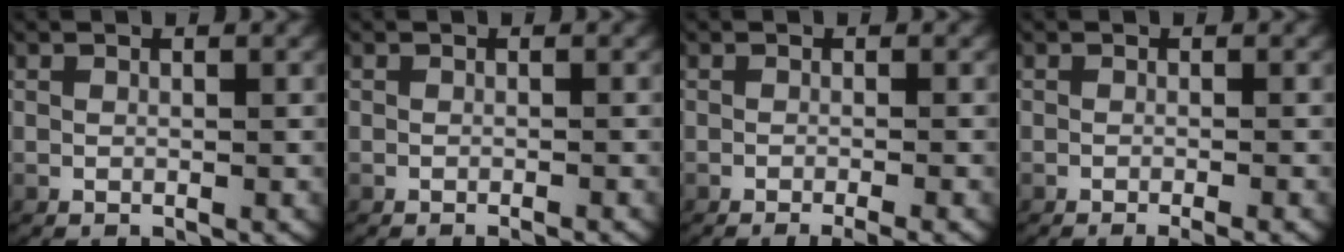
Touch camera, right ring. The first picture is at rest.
{"total": 1.2, "force": [-1.0, 0.1, 0.6], "torque": [0.000, 0.006, -0.018]}
{"total": 3.6, "force": [-2.9, 0.6, 2.1], "torque": [-0.015, 0.000, -0.044]}
{"total": 2.6, "force": [-2.0, 0.4, 1.6], "torque": [-0.007, 0.004, -0.032]}